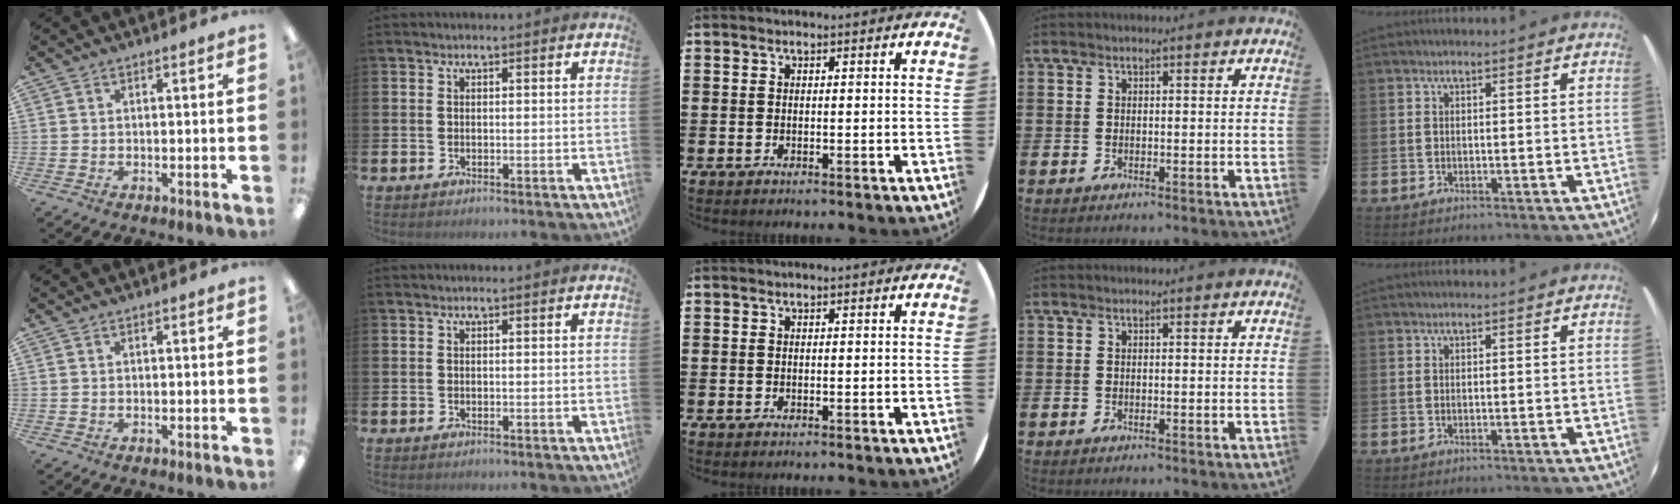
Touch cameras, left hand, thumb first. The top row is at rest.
{}